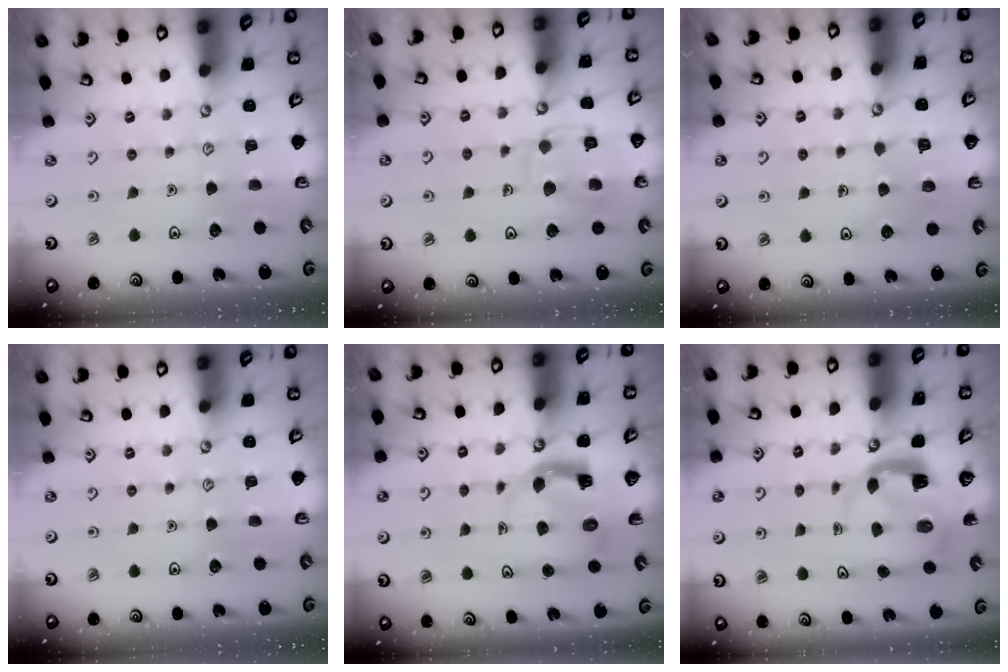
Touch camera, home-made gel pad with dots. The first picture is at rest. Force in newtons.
{"total": 11.1, "press": 11.1, "slide": 0.8}
{"total": 3.8, "press": 3.8, "slide": 0.4}
{"total": 0.0}
{"total": 4.0, "press": 4.0, "slide": 0.2}
{"total": 4.1, "press": 4.1, "slide": 0.5}